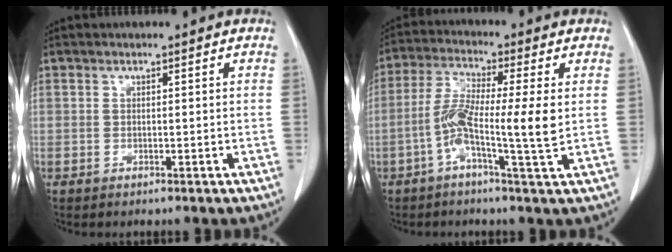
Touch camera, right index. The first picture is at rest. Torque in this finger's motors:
{"motor_torque": [0.55, -0.26, 0.30, 0.10]}